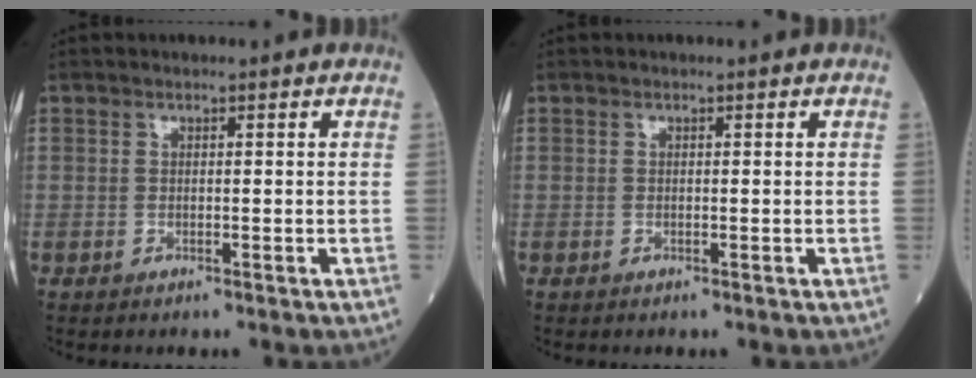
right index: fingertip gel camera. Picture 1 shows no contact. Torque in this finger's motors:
{"motor_torque": [0.00, 0.00, 0.00, 0.00]}